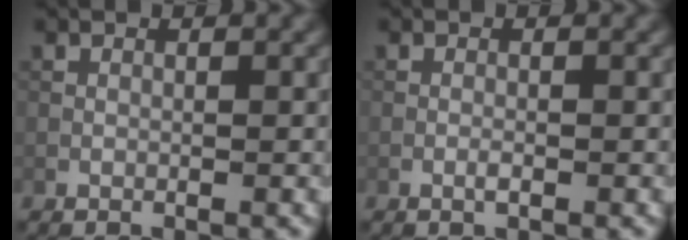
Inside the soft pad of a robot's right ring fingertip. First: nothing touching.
{"total": 0.6, "force": [-0.3, 0.1, 0.5], "torque": [-0.012, 0.000, -0.007]}